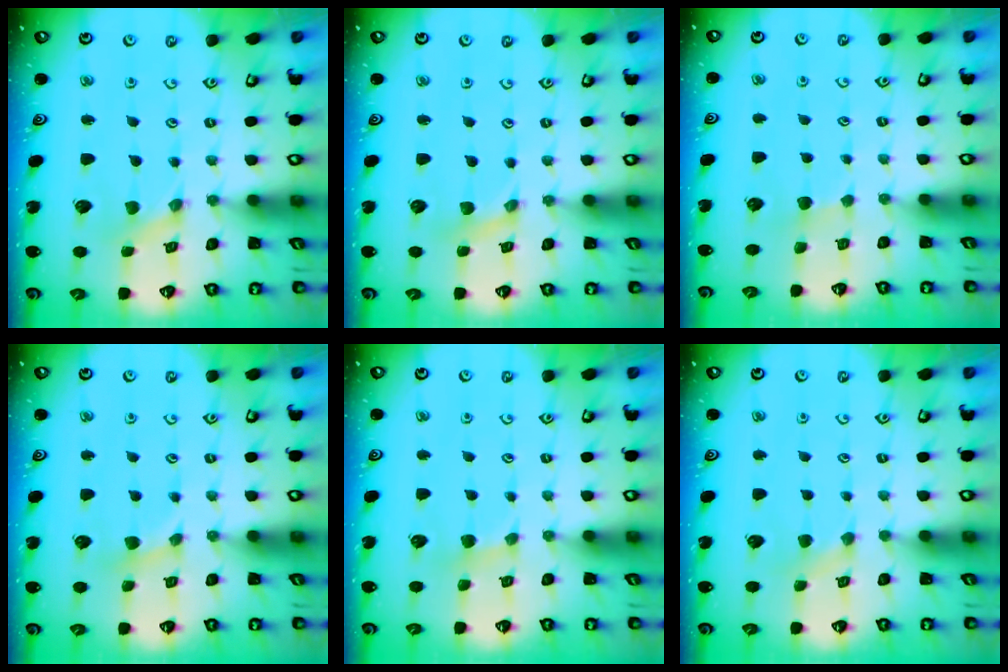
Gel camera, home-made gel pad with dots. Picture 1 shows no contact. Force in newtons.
{"total": 2.1, "press": 2.1, "slide": 0.4}
{"total": 2.3, "press": 2.2, "slide": 0.4}
{"total": 2.1, "press": 2.0, "slide": 0.3}
{"total": 3.8, "press": 3.7, "slide": 0.6}
{"total": 2.1, "press": 2.1, "slide": 0.5}